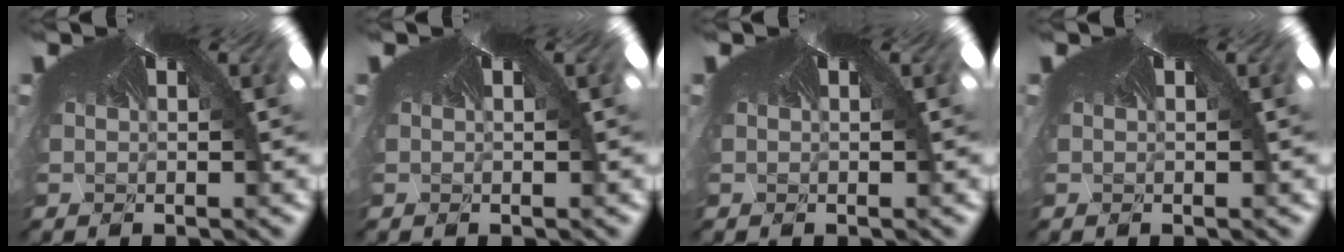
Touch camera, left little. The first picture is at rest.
{"total": 0.0}
{"total": 0.0}
{"total": 0.0}